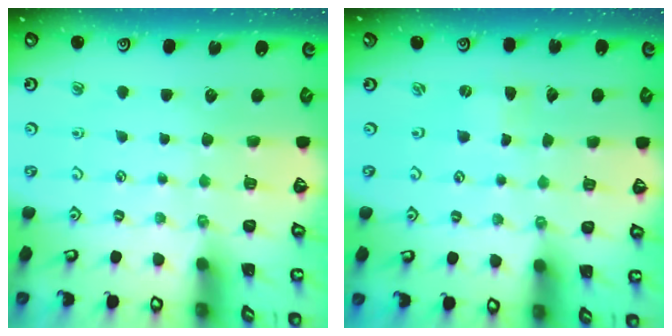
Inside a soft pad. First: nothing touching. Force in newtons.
{"total": 0.0}